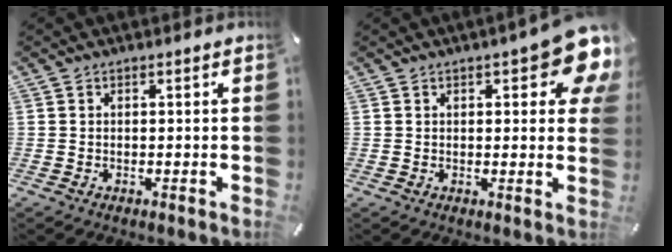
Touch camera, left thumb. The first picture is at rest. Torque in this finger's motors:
{"motor_torque": [2.51, 2.50, 1.43, -1.34, 0.16]}